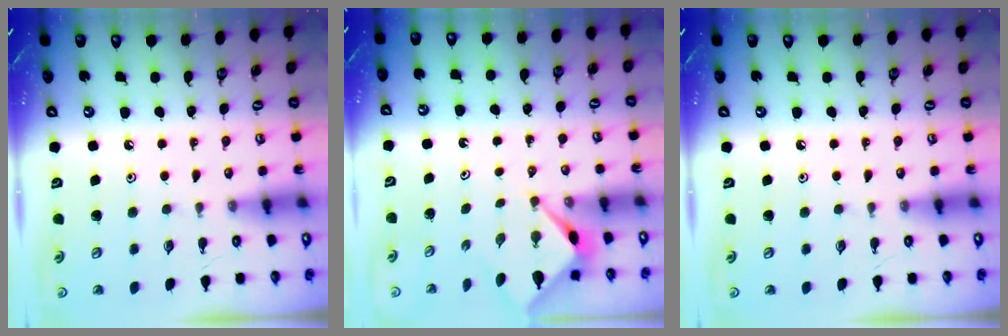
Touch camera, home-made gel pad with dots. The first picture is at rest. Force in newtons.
{"total": 3.2, "press": 3.2, "slide": 0.3}
{"total": 0.0}